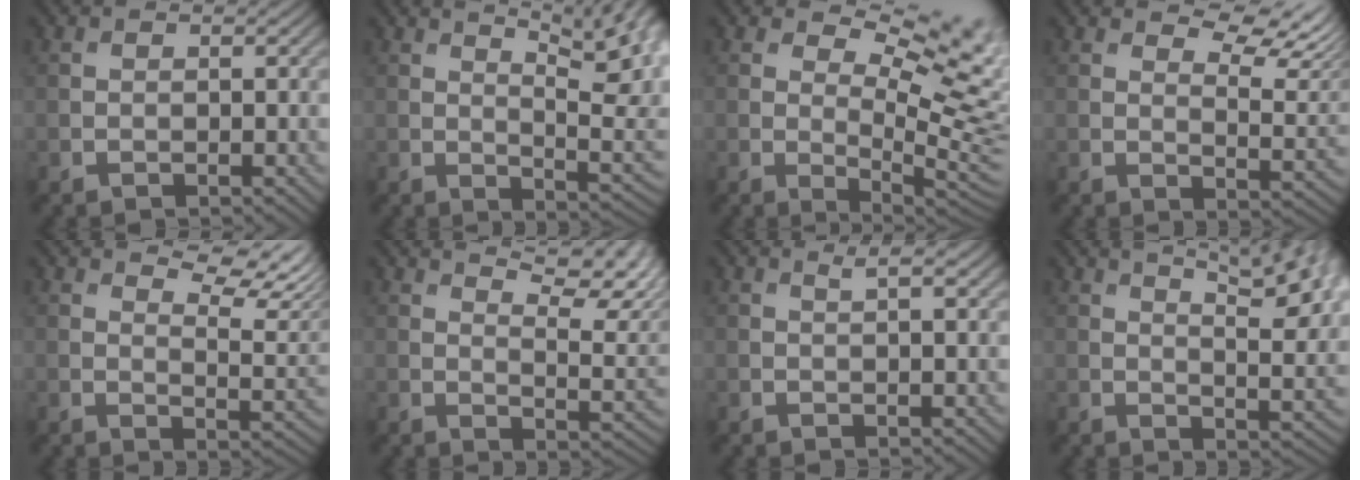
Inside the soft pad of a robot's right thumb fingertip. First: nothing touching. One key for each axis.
{"total": 13.5, "fx": 6.1, "fy": 4.5, "fz": 11.1, "tx": -0.165, "ty": 0.028, "tz": 0.093}
{"total": 12.7, "fx": 6.4, "fy": 5.2, "fz": 9.7, "tx": -0.163, "ty": 0.000, "tz": 0.090}
{"total": 8.2, "fx": 6.0, "fy": 2.5, "fz": 5.0, "tx": -0.087, "ty": 0.003, "tz": 0.093}
{"total": 9.1, "fx": 6.6, "fy": 2.5, "fz": 5.7, "tx": -0.097, "ty": 0.006, "tz": 0.093}
{"total": 13.0, "fx": 7.9, "fy": 4.2, "fz": 9.5, "tx": -0.143, "ty": 0.021, "tz": 0.109}
{"total": 2.1, "fx": 1.3, "fy": 0.3, "fz": 1.6, "tx": -0.027, "ty": 0.001, "tz": 0.018}
{"total": 13.8, "fx": 7.7, "fy": 4.7, "fz": 10.5, "tx": -0.141, "ty": 0.022, "tz": 0.099}